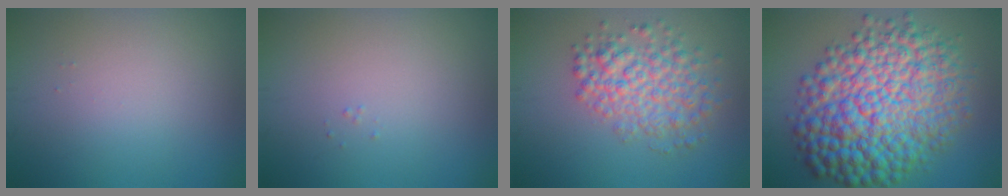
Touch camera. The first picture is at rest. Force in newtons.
{"total": 0.0}
{"total": 5.2, "press": 5.2, "slide": 0.2}
{"total": 13.8, "press": 13.8, "slide": 0.0}